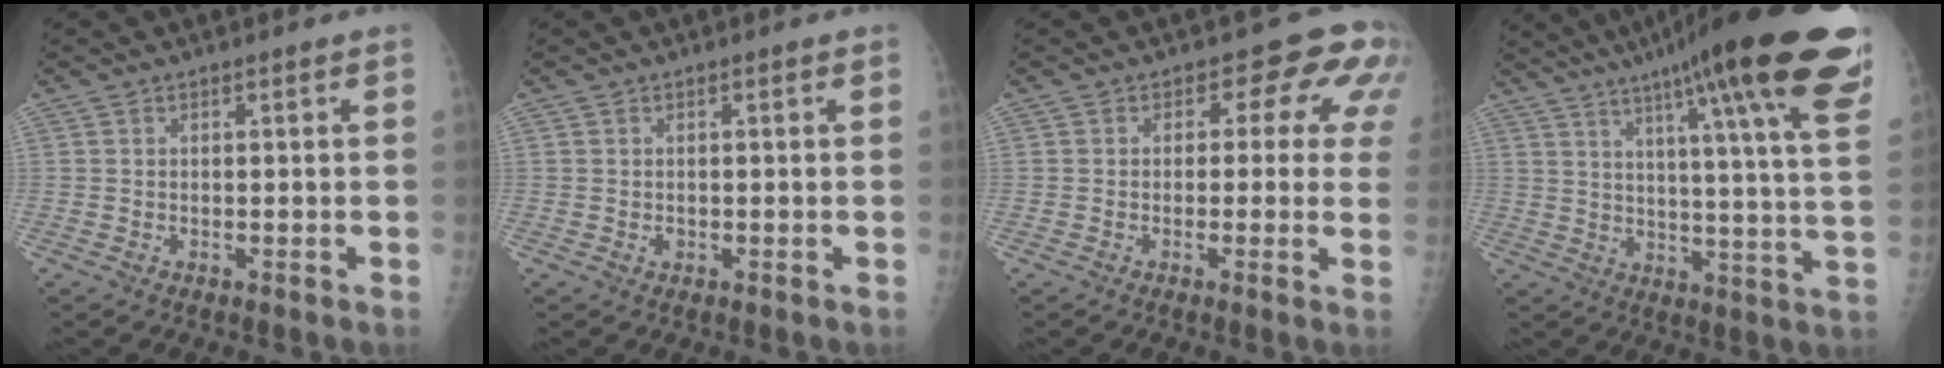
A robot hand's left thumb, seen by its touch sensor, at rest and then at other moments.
{"total": 0.7, "force": [0.0, 0.6, 0.4], "torque": [-0.001, 0.001, 0.000]}
{"total": 7.9, "force": [2.6, 5.0, 5.5], "torque": [-0.017, 0.000, 0.013]}
{"total": 28.0, "force": [18.0, 3.2, 21.2], "torque": [-0.276, -0.059, 0.242]}